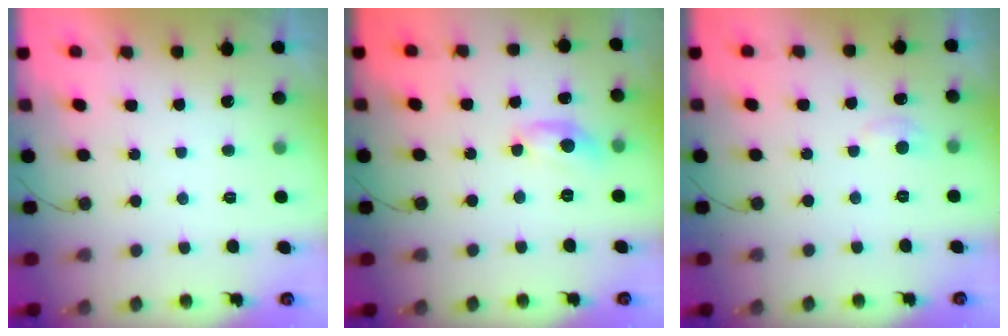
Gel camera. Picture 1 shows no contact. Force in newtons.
{"total": 7.5, "press": 7.4, "slide": 0.4}
{"total": 4.5, "press": 4.5, "slide": 0.6}